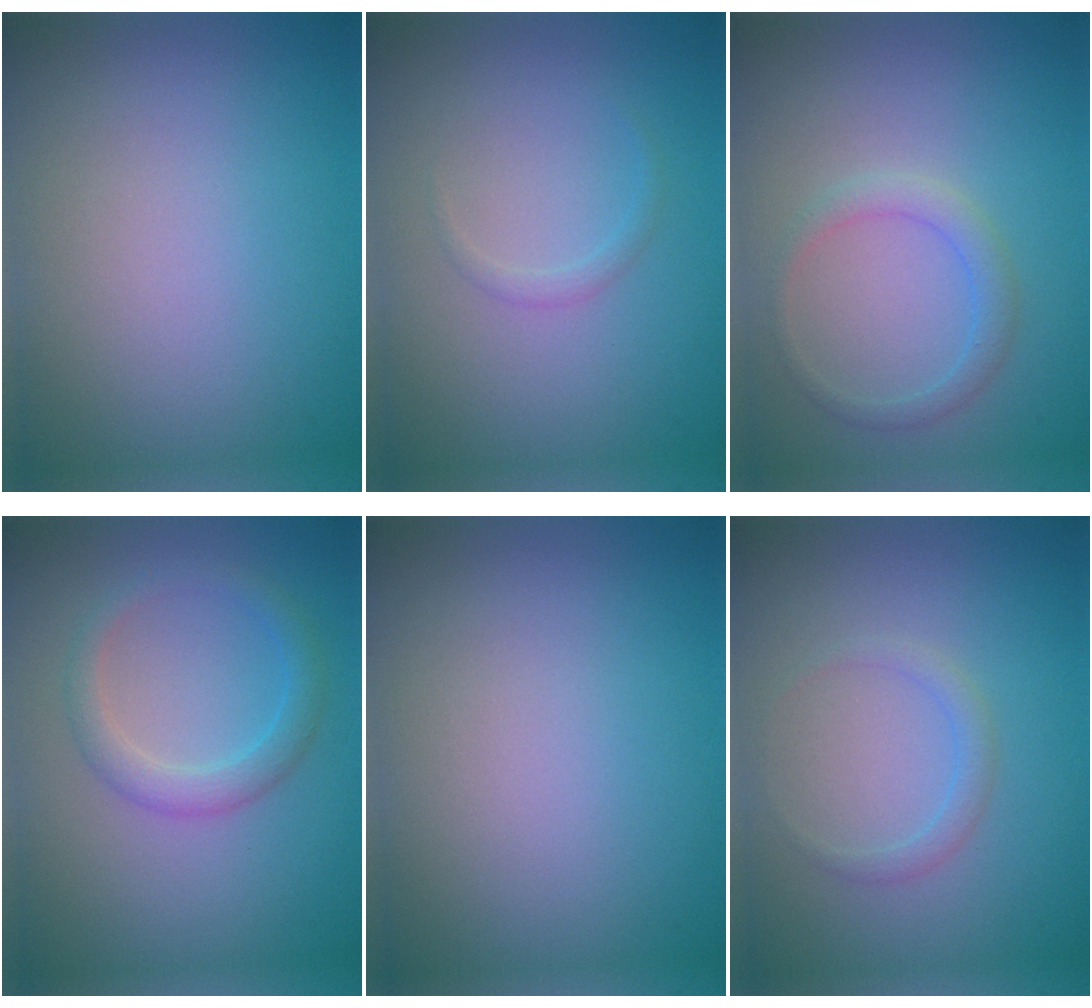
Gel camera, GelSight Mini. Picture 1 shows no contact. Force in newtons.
{"total": 0.8, "press": 0.8, "slide": 0.1}
{"total": 1.8, "press": 1.8, "slide": 0.0}
{"total": 2.4, "press": 2.4, "slide": 0.1}
{"total": 0.0}
{"total": 1.2, "press": 1.2, "slide": 0.0}